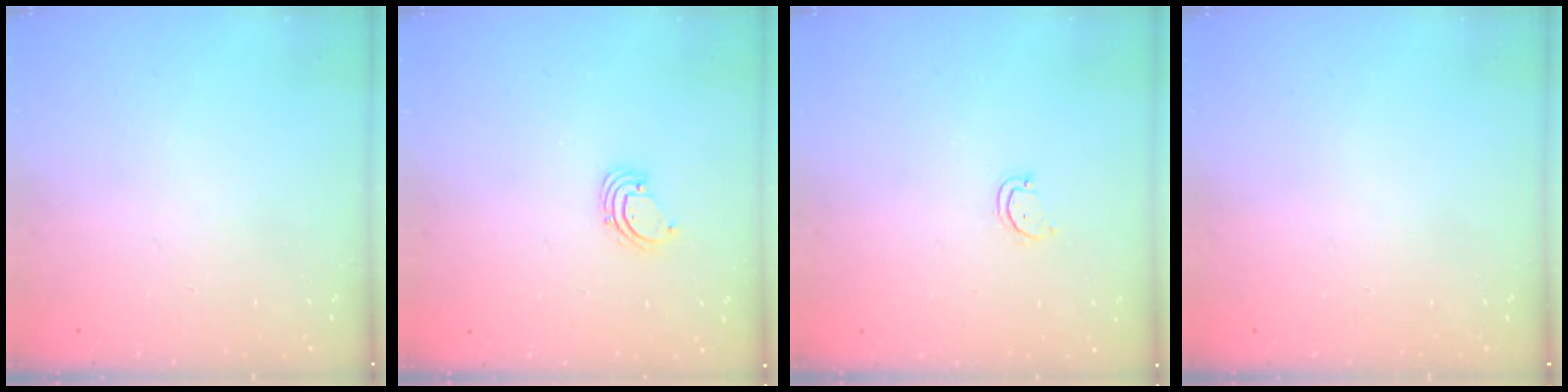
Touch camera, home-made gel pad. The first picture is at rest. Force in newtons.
{"total": 1.6, "press": 1.6, "slide": 0.1}
{"total": 2.6, "press": 2.6, "slide": 0.2}
{"total": 0.0}